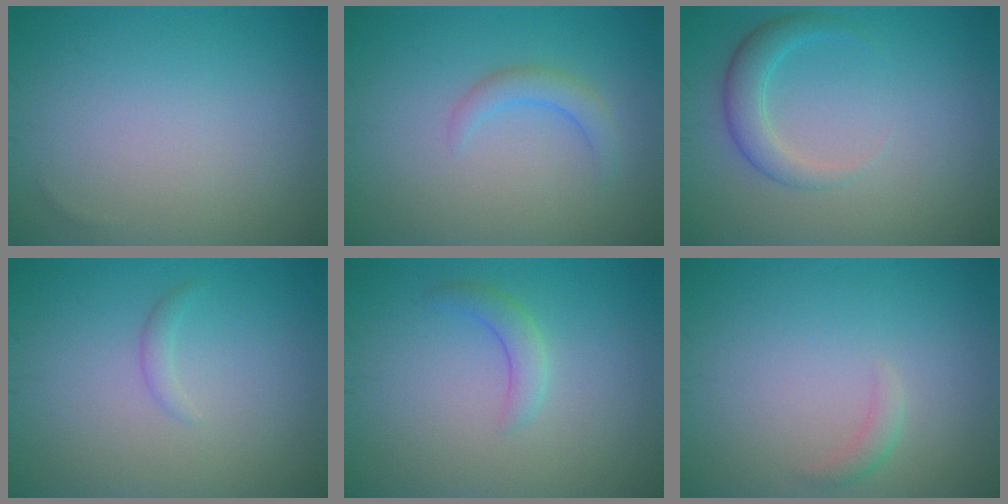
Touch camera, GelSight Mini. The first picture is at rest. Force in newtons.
{"total": 1.9, "press": 1.9, "slide": 0.3}
{"total": 2.7, "press": 2.6, "slide": 0.4}
{"total": 0.8, "press": 0.8, "slide": 0.1}
{"total": 1.8, "press": 1.8, "slide": 0.1}
{"total": 1.1, "press": 1.1, "slide": 0.0}